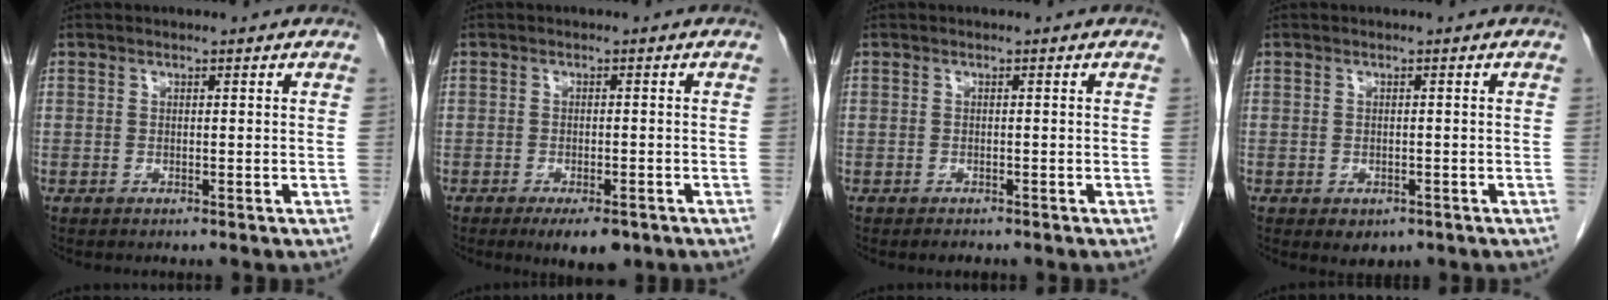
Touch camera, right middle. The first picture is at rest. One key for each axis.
{"total": 5.2, "fx": -3.4, "fy": 1.8, "fz": 3.5, "tx": -0.046, "ty": -0.005, "tz": -0.045}
{"total": 1.1, "fx": -0.9, "fy": 0.4, "fz": 0.3, "tx": -0.007, "ty": -0.001, "tz": -0.010}
{"total": 2.4, "fx": -1.2, "fy": 1.6, "fz": 1.3, "tx": -0.010, "ty": 0.000, "tz": -0.004}